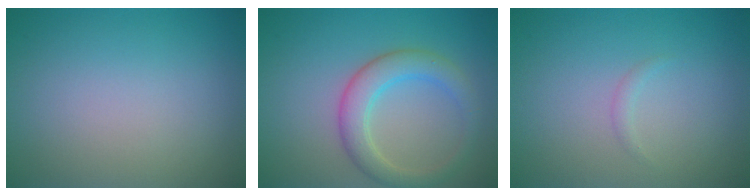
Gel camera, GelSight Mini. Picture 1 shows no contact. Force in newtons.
{"total": 3.8, "press": 3.8, "slide": 0.2}
{"total": 0.6, "press": 0.6, "slide": 0.0}